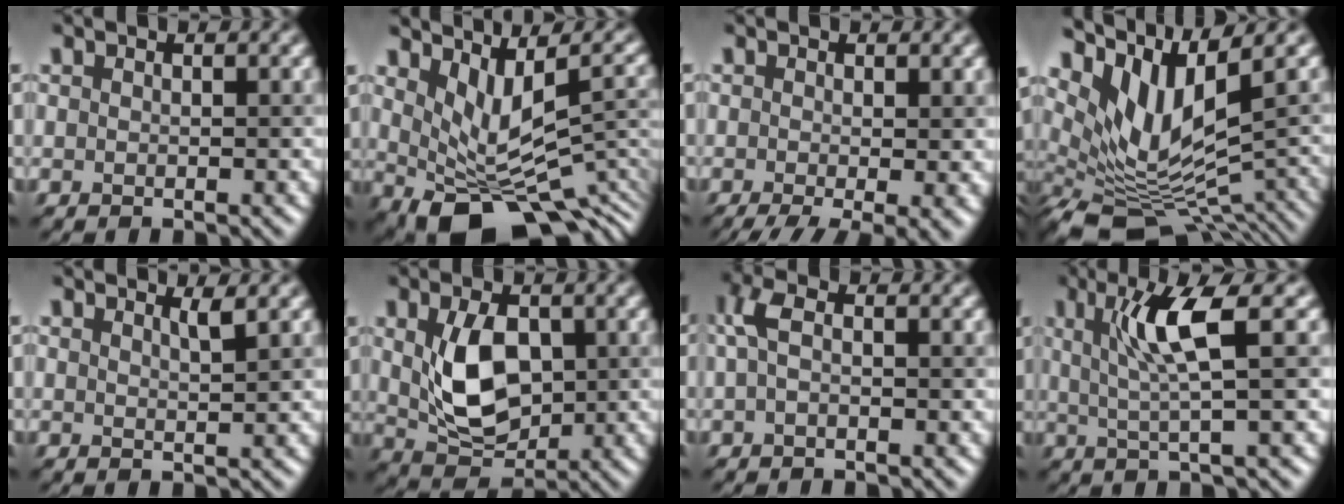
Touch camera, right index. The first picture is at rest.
{"total": 8.6, "force": [-0.1, 4.7, 7.2], "torque": [-0.129, -0.038, 0.032]}
{"total": 6.0, "force": [-2.4, 1.8, 5.2], "torque": [-0.084, -0.014, -0.029]}
{"total": 8.0, "force": [2.3, 3.6, 6.8], "torque": [-0.132, -0.009, 0.066]}
{"total": 0.9, "force": [0.9, 0.1, 0.1], "torque": [-0.002, -0.003, 0.015]}
{"total": 5.9, "force": [0.5, 3.9, 4.4], "torque": [-0.102, -0.007, 0.026]}
{"total": 1.8, "force": [0.0, 0.8, 1.6], "torque": [-0.045, 0.007, -0.001]}
{"total": 4.7, "force": [1.4, 0.5, 4.4], "torque": [-0.093, 0.000, 0.031]}